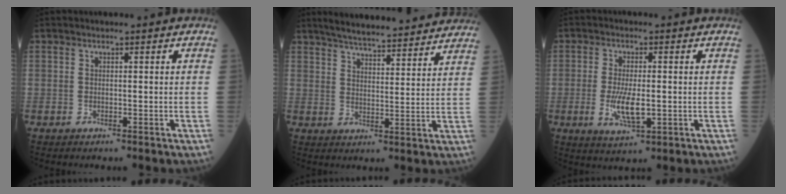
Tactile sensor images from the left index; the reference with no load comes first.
{"total": 18.5, "force": [16.9, 2.4, 7.3], "torque": [-0.101, 0.012, 0.222]}
{"total": 5.9, "force": [-1.1, 1.8, 5.5], "torque": [-0.116, -0.011, -0.016]}